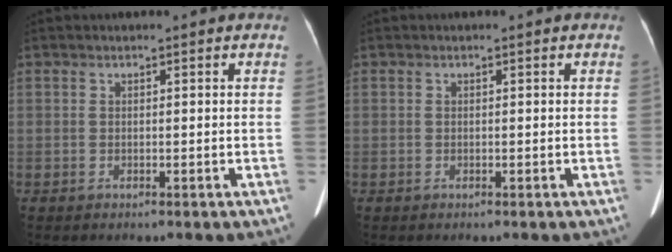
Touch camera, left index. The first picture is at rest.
{"total": 0.0}